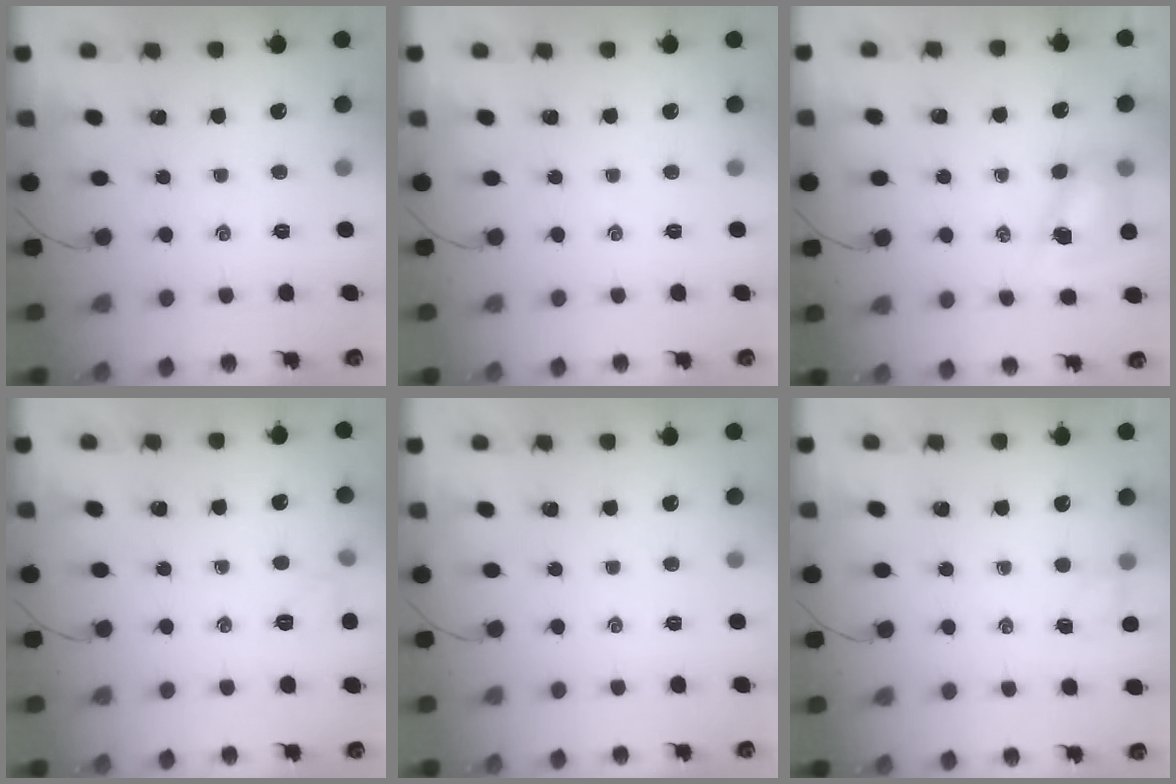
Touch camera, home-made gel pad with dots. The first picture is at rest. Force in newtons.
{"total": 0.0}
{"total": 7.6, "press": 7.5, "slide": 1.1}
{"total": 5.2, "press": 4.9, "slide": 1.6}
{"total": 0.0}
{"total": 2.7, "press": 2.5, "slide": 0.8}